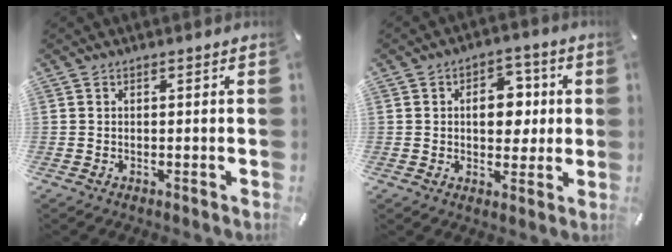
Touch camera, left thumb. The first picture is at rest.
{"total": 9.4, "force": [1.0, 6.6, 6.5], "torque": [-0.076, -0.001, 0.011]}